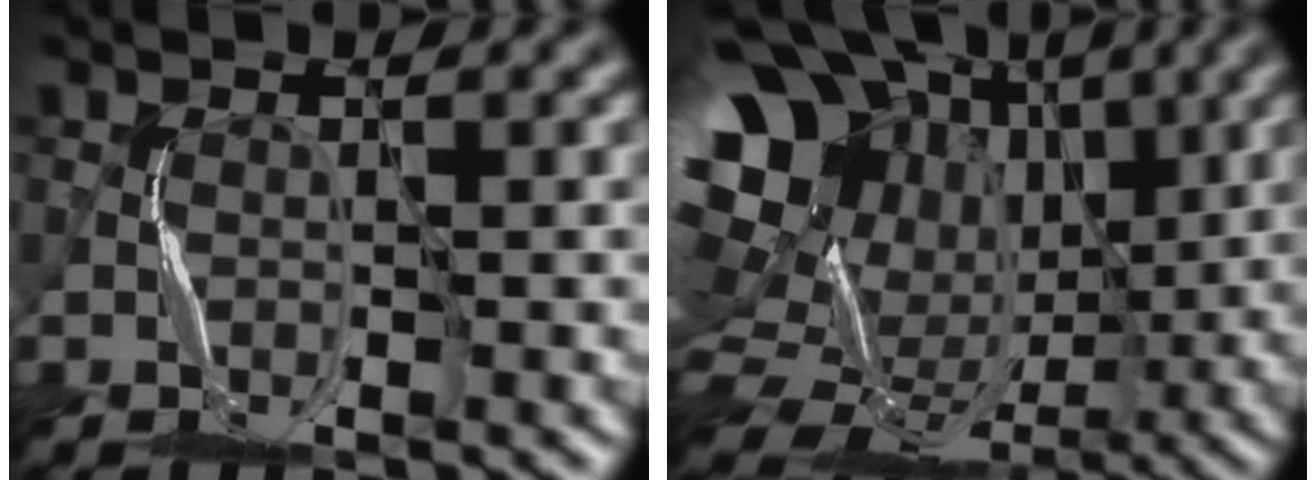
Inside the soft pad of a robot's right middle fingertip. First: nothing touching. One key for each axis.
{"total": 17.3, "fx": 5.9, "fy": 13.6, "fz": 8.8, "tx": -0.208, "ty": 0.049, "tz": 0.114}